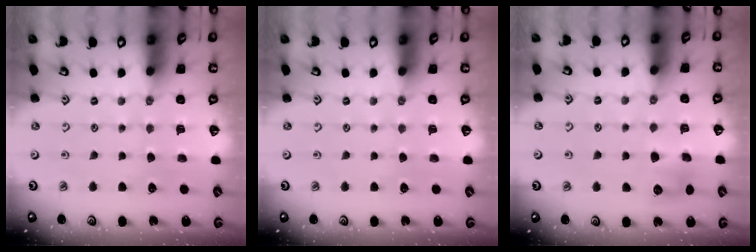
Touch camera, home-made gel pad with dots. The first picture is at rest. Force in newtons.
{"total": 0.0}
{"total": 6.7, "press": 6.7, "slide": 0.9}